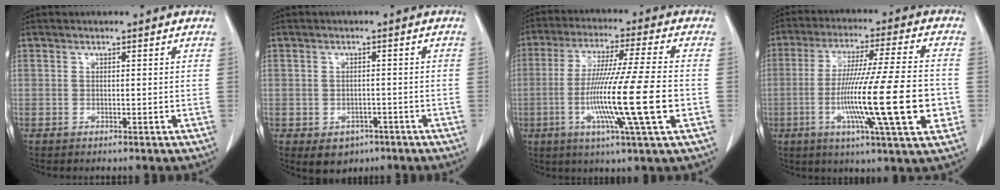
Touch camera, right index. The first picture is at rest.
{"total": 3.9, "force": [-2.0, 3.0, 1.4], "torque": [-0.015, 0.004, -0.016]}
{"total": 15.6, "force": [-3.6, -1.0, 15.2], "torque": [-0.285, -0.021, -0.071]}
{"total": 18.8, "force": [-4.2, 0.2, 18.3], "torque": [-0.294, -0.016, -0.074]}